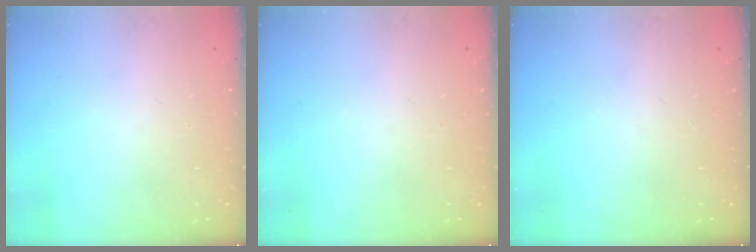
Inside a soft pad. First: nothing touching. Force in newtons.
{"total": 0.0}
{"total": 0.0}